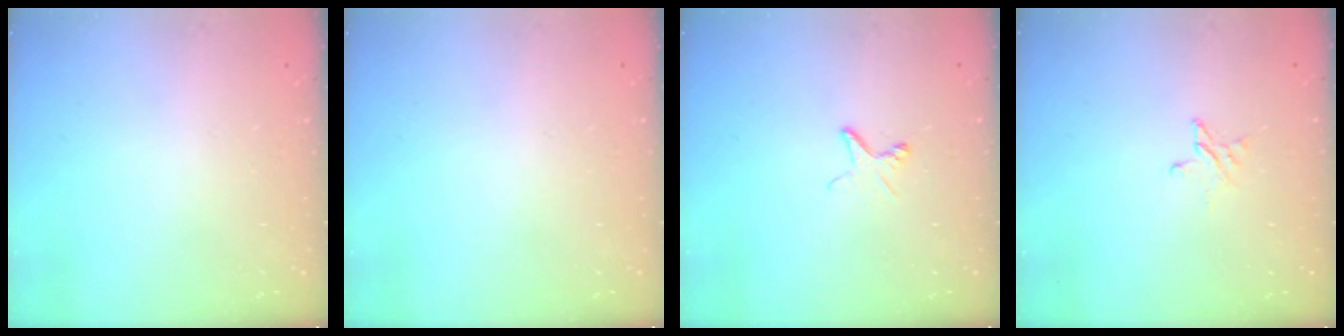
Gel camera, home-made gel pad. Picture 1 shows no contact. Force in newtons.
{"total": 0.0}
{"total": 3.9, "press": 3.8, "slide": 0.4}
{"total": 2.7, "press": 2.7, "slide": 0.2}